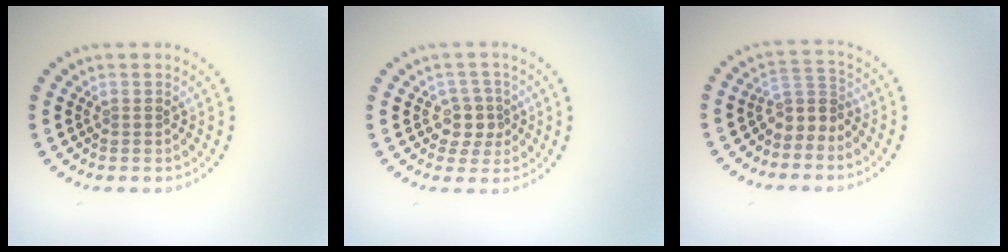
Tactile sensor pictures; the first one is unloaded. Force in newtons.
{"total": 2.5, "press": 2.2, "slide": 1.1}
{"total": 2.5, "press": 1.7, "slide": 1.9}